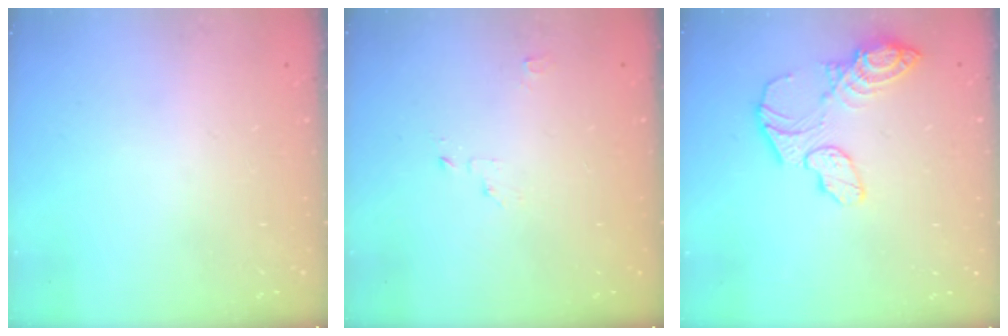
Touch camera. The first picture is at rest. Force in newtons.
{"total": 2.1, "press": 2.1, "slide": 0.2}
{"total": 12.6, "press": 12.5, "slide": 1.1}